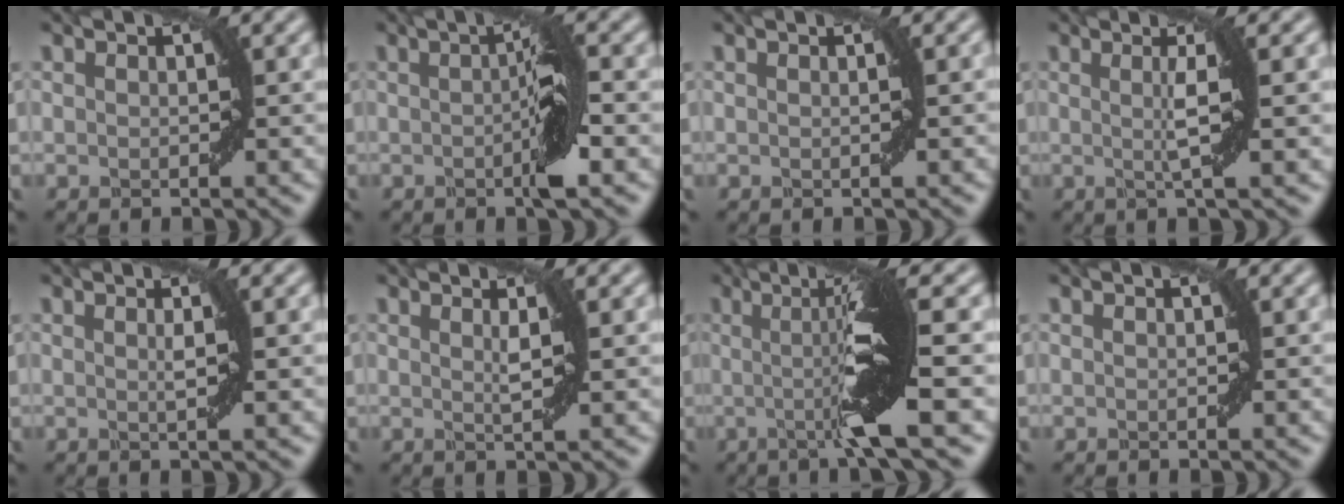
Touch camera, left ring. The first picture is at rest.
{"total": 3.8, "force": [-0.4, 0.3, 3.7], "torque": [-0.058, 0.001, -0.008]}
{"total": 0.7, "force": [-0.1, -0.1, 0.7], "torque": [-0.009, 0.003, -0.002]}
{"total": 3.4, "force": [0.3, 0.3, 3.4], "torque": [-0.056, 0.000, 0.003]}
{"total": 1.6, "force": [0.3, 0.1, 1.5], "torque": [-0.025, 0.004, 0.003]}
{"total": 1.8, "force": [0.5, 0.2, 1.8], "torque": [-0.029, 0.001, 0.007]}
{"total": 7.7, "force": [-0.1, 0.9, 7.6], "torque": [-0.125, -0.003, -0.006]}
{"total": 0.0}